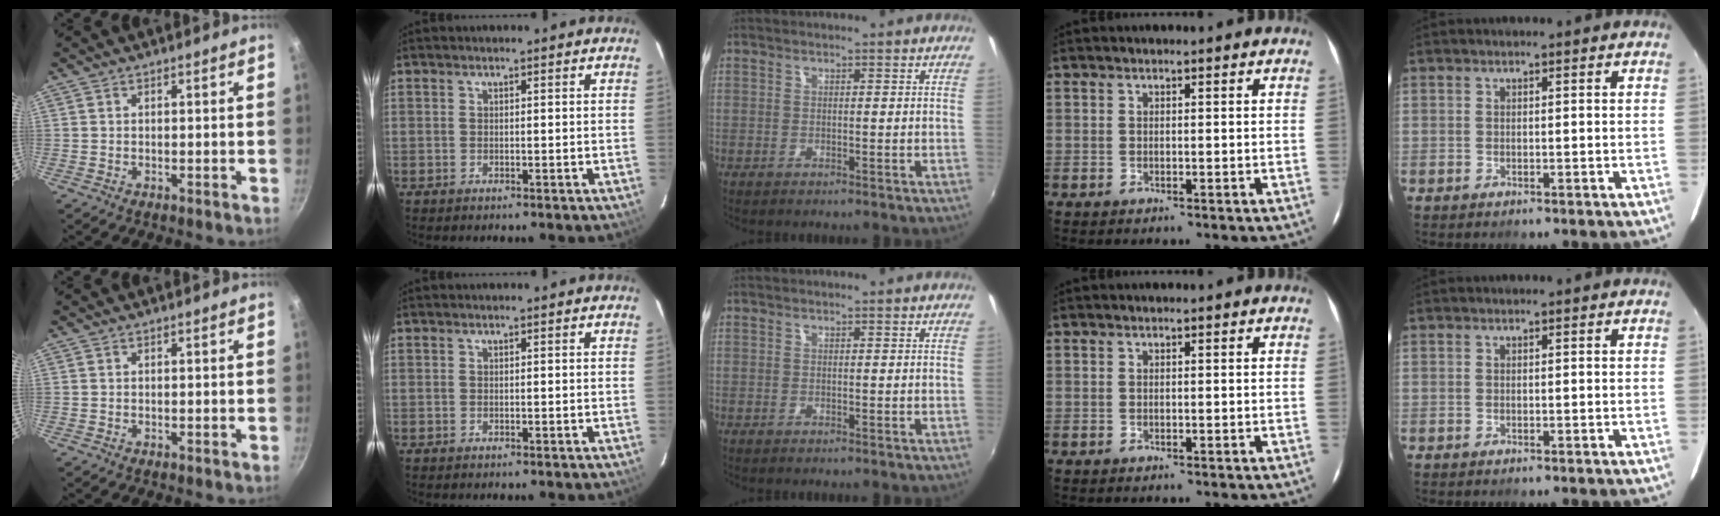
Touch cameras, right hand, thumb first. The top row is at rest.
{}